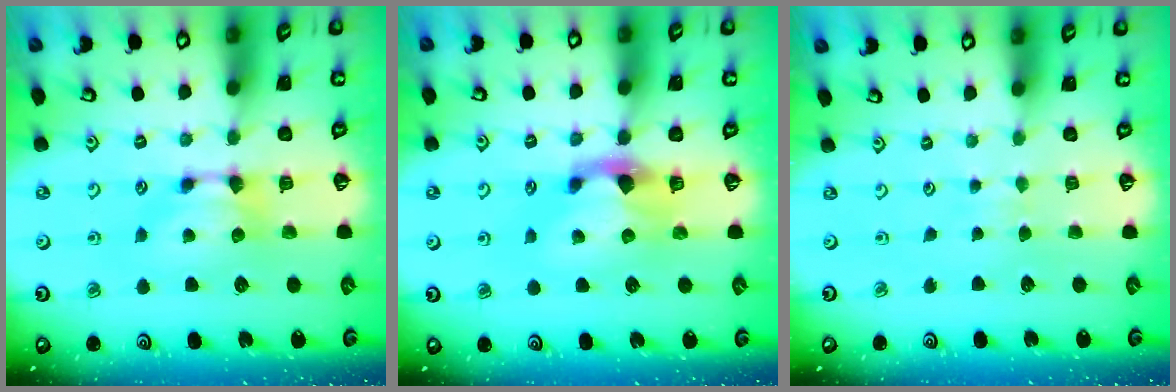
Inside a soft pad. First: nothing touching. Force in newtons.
{"total": 2.3, "press": 1.9, "slide": 1.2}
{"total": 3.8, "press": 3.7, "slide": 0.4}